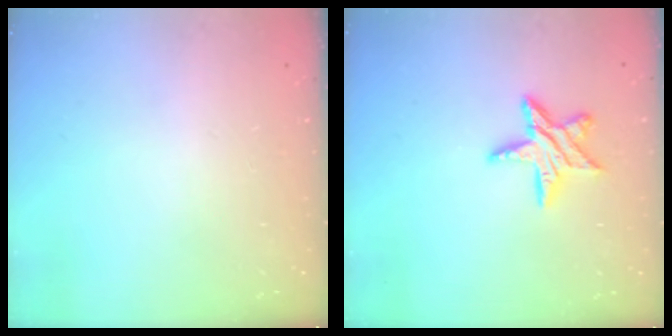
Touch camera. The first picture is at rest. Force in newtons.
{"total": 11.2, "press": 11.2, "slide": 0.8}